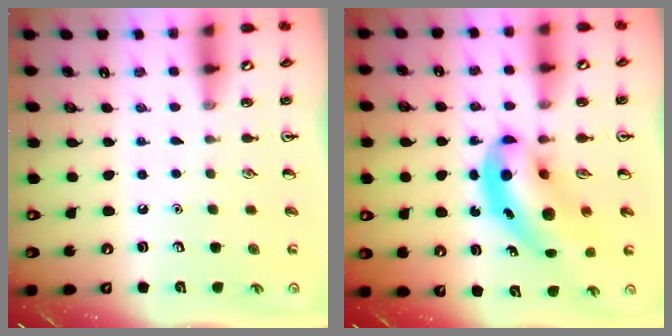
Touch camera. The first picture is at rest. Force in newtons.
{"total": 9.7, "press": 9.3, "slide": 2.9}